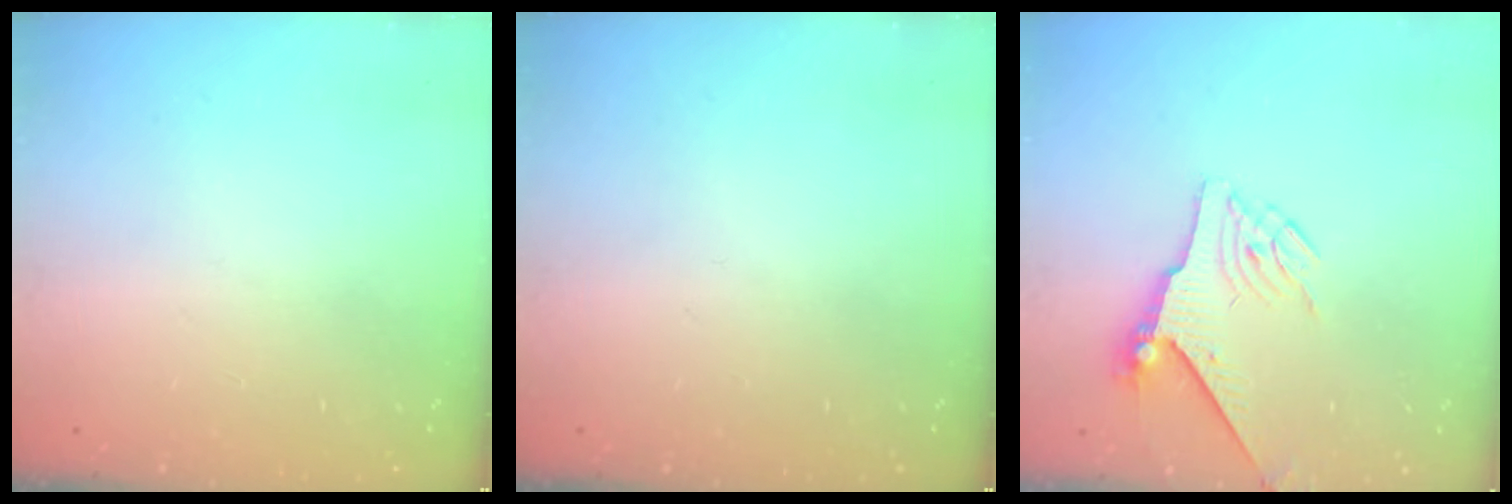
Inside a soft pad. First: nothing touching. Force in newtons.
{"total": 0.0}
{"total": 5.5, "press": 5.4, "slide": 1.2}